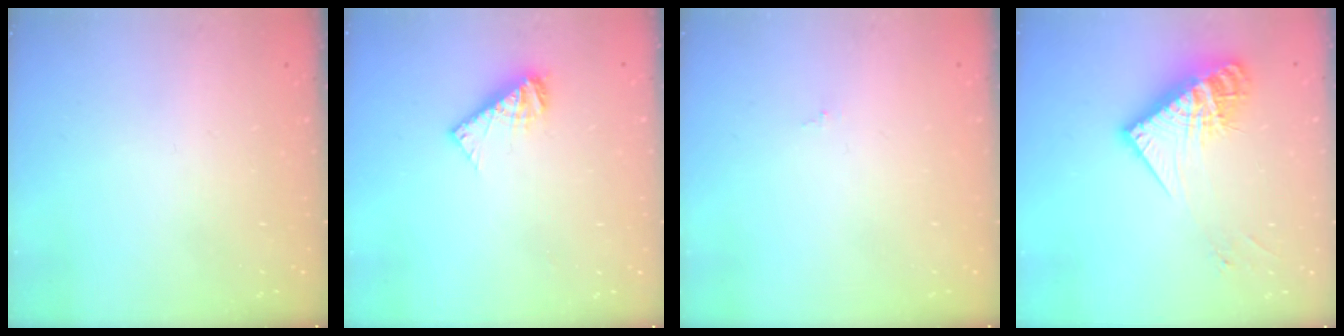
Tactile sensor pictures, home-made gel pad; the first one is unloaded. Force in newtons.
{"total": 7.8, "press": 7.7, "slide": 0.6}
{"total": 0.0}
{"total": 16.6, "press": 16.5, "slide": 1.5}